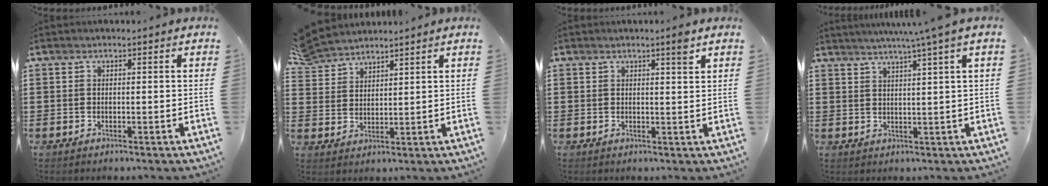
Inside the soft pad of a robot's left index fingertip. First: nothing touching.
{"total": 4.2, "force": [4.0, 1.4, 0.2], "torque": [-0.020, -0.008, 0.077]}
{"total": 2.9, "force": [2.0, 0.0, 2.1], "torque": [-0.028, -0.007, 0.030]}
{"total": 3.9, "force": [2.9, -1.4, 2.3], "torque": [-0.049, -0.012, 0.046]}